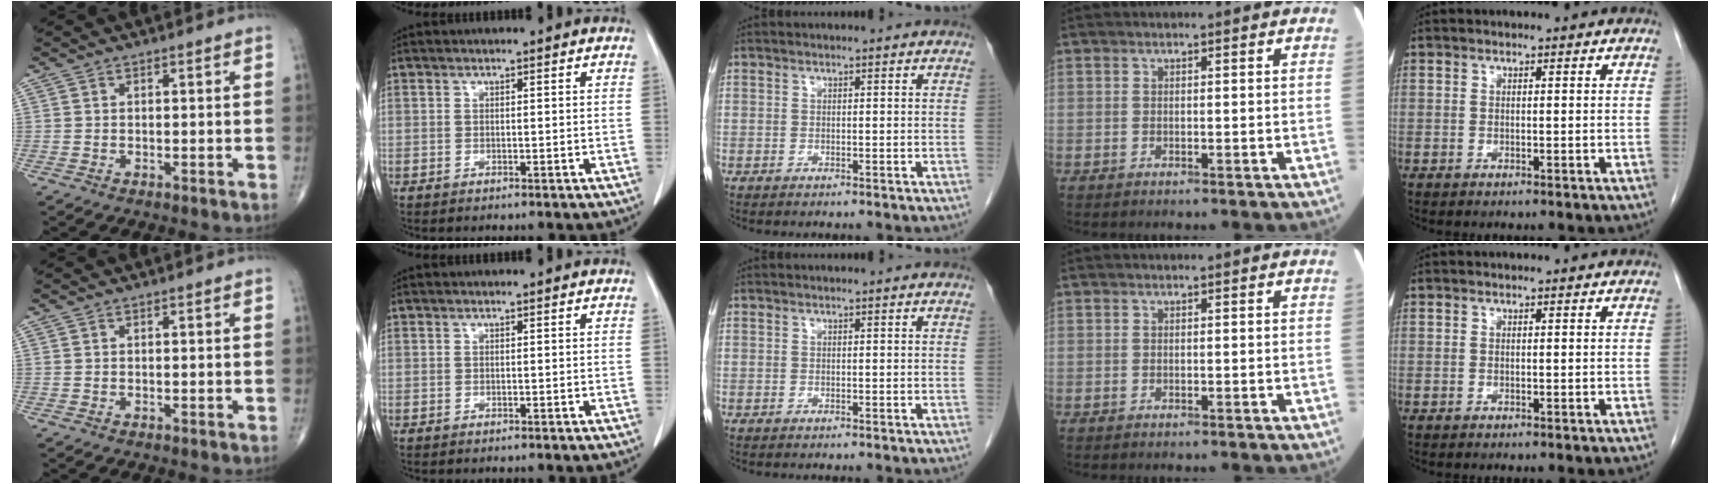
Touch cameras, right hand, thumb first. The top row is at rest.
{}